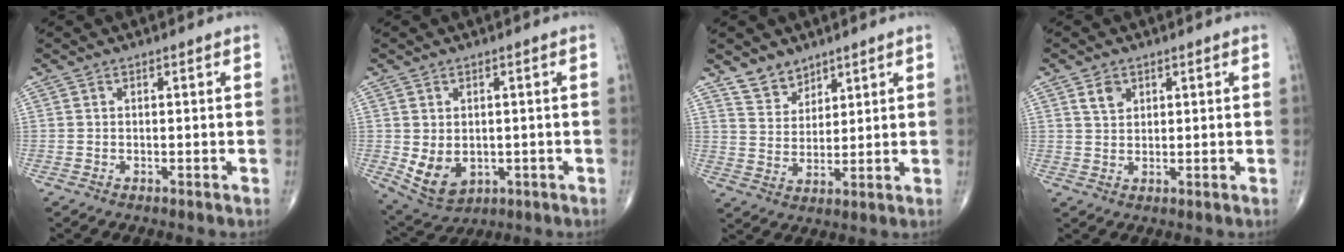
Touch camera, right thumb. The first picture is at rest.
{"total": 7.3, "force": [-0.7, 5.2, 5.1], "torque": [-0.074, -0.009, 0.011]}
{"total": 5.7, "force": [4.5, 3.3, 1.3], "torque": [0.002, -0.036, 0.090]}
{"total": 3.1, "force": [1.7, 2.1, 1.5], "torque": [-0.016, -0.010, 0.034]}